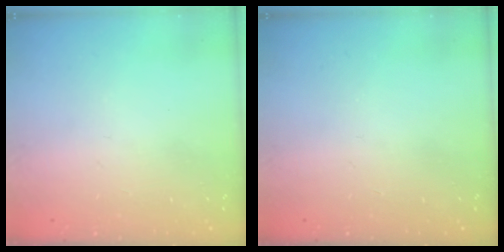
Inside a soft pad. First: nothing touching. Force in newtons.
{"total": 0.0}